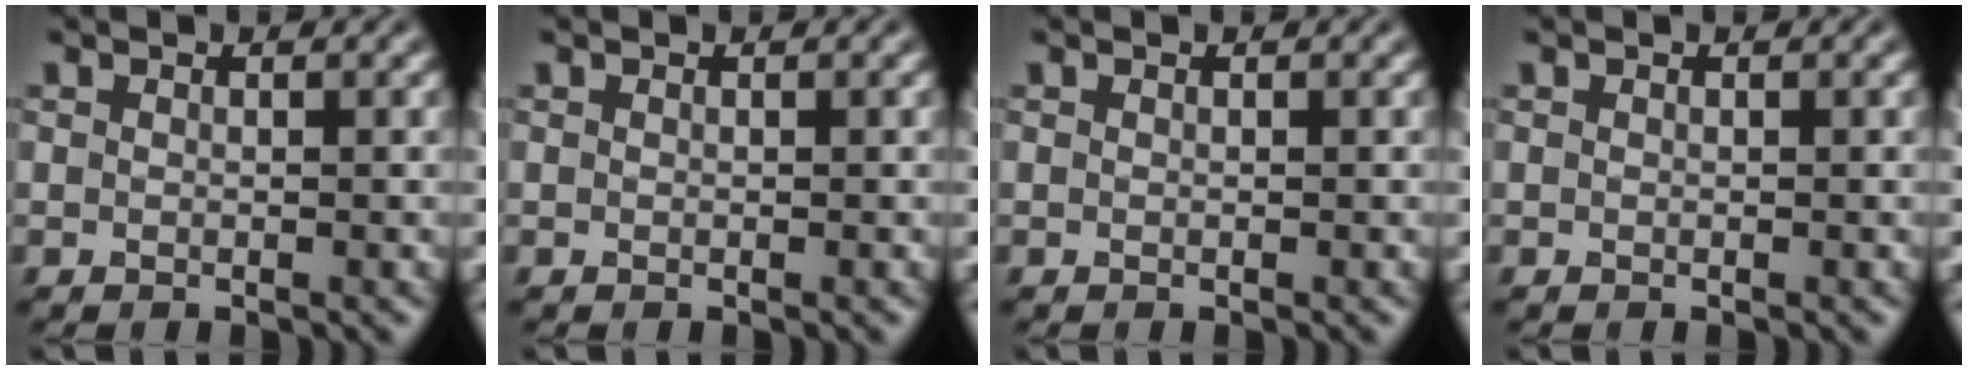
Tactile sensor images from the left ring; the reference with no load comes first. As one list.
[{"total": 0.0}, {"total": 0.0}, {"total": 0.0}]